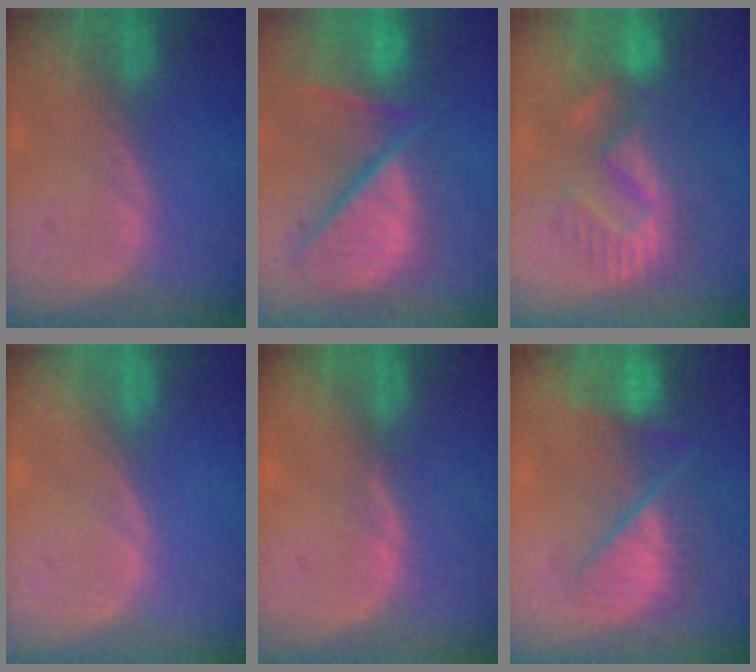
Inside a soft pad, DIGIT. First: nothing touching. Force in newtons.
{"total": 13.1, "press": 10.9, "slide": 7.2}
{"total": 9.2, "press": 8.9, "slide": 2.3}
{"total": 0.0}
{"total": 0.7, "press": 0.7, "slide": 0.2}
{"total": 9.6, "press": 8.2, "slide": 5.1}